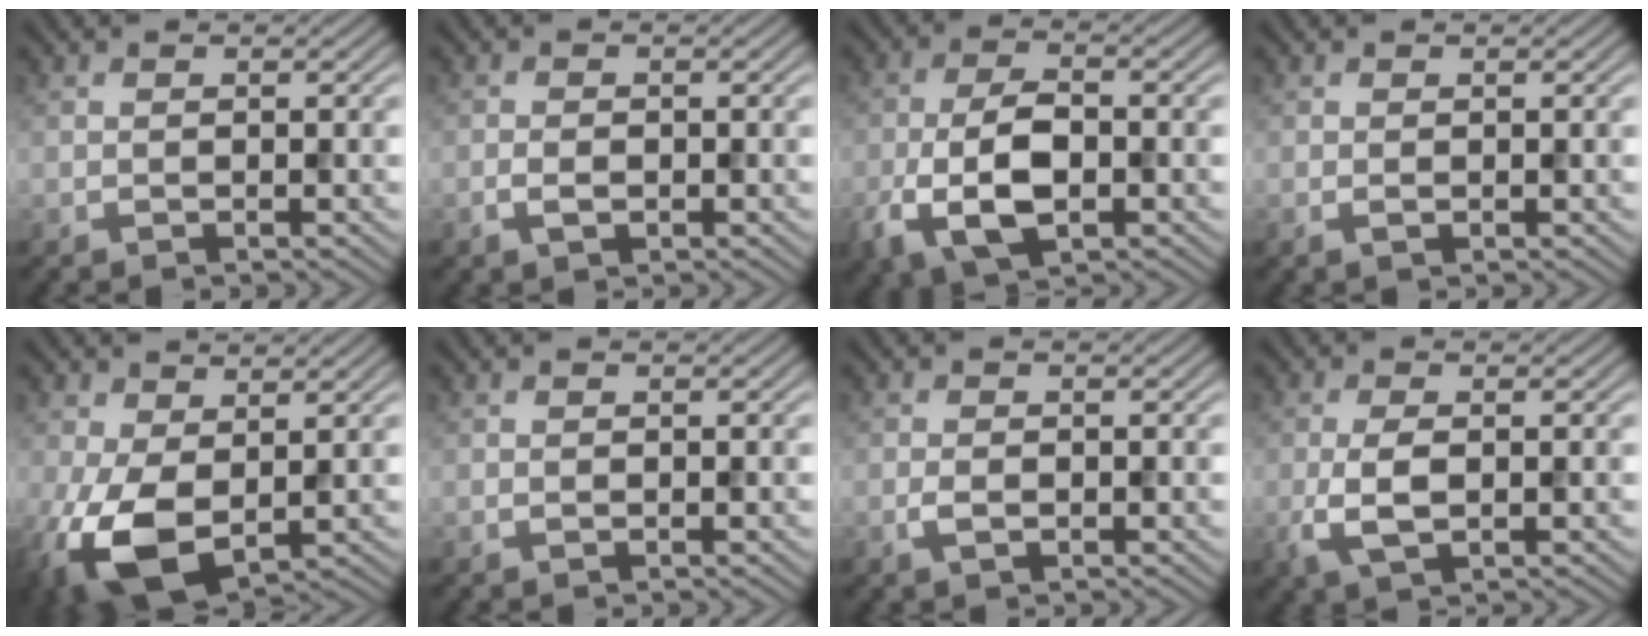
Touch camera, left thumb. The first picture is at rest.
{"total": 1.6, "force": [-0.6, 1.0, 1.2], "torque": [-0.025, -0.002, -0.011]}
{"total": 8.2, "force": [-2.7, 4.2, 6.5], "torque": [-0.145, -0.009, -0.058]}
{"total": 0.6, "force": [0.0, 0.3, 0.6], "torque": [-0.014, -0.002, 0.000]}
{"total": 8.9, "force": [-1.0, 5.3, 7.0], "torque": [-0.182, -0.012, -0.023]}
{"total": 0.0}
{"total": 1.4, "force": [-0.5, 0.7, 1.1], "torque": [-0.022, 0.000, -0.010]}
{"total": 4.1, "force": [-0.6, 1.9, 3.7], "torque": [-0.089, -0.005, -0.013]}